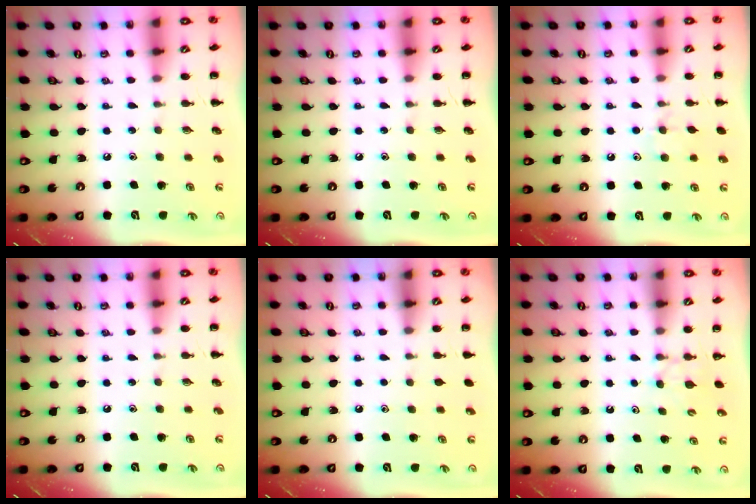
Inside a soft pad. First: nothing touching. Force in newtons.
{"total": 0.0}
{"total": 5.5, "press": 5.1, "slide": 1.9}
{"total": 0.0}
{"total": 1.1, "press": 1.1, "slide": 0.2}
{"total": 2.6, "press": 2.4, "slide": 1.1}